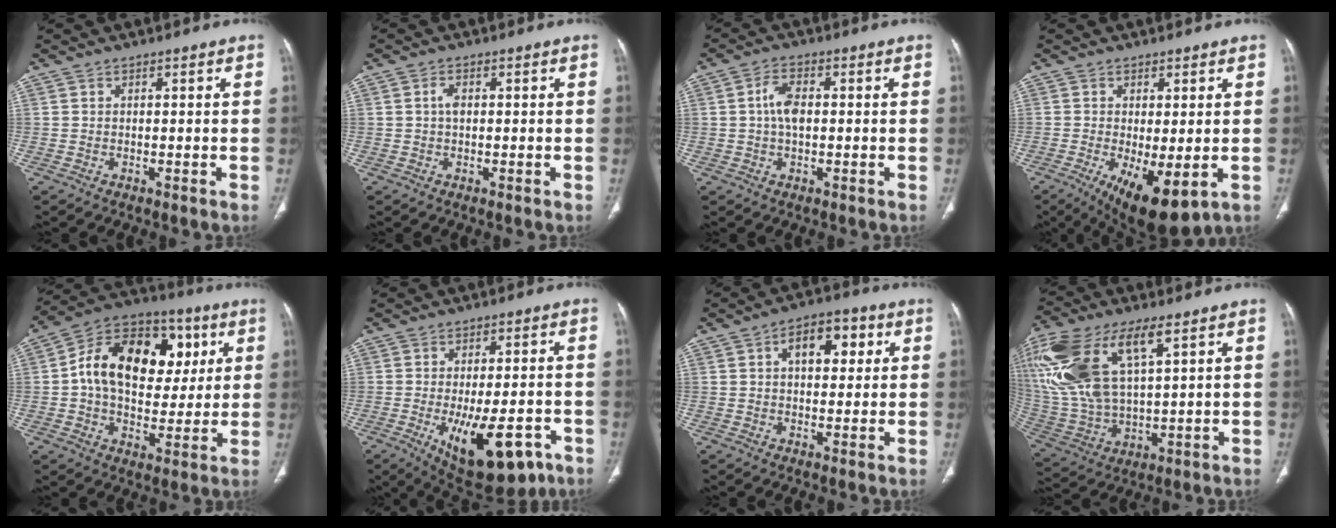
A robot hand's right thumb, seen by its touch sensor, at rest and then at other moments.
{"total": 1.9, "force": [0.2, 1.1, 1.5], "torque": [-0.030, 0.005, 0.002]}
{"total": 4.9, "force": [0.3, 2.7, 4.1], "torque": [-0.082, 0.009, 0.003]}
{"total": 10.4, "force": [-3.1, 3.8, 9.2], "torque": [-0.146, -0.023, -0.037]}
{"total": 21.9, "force": [4.4, 14.6, 15.7], "torque": [-0.223, 0.015, 0.063]}
{"total": 16.2, "force": [-6.7, 7.0, 12.9], "torque": [-0.171, 0.006, -0.079]}
{"total": 9.1, "force": [2.9, 5.2, 6.9], "torque": [-0.070, 0.010, 0.039]}
{"total": 23.5, "force": [9.6, 10.4, 18.7], "torque": [-0.426, -0.009, 0.193]}